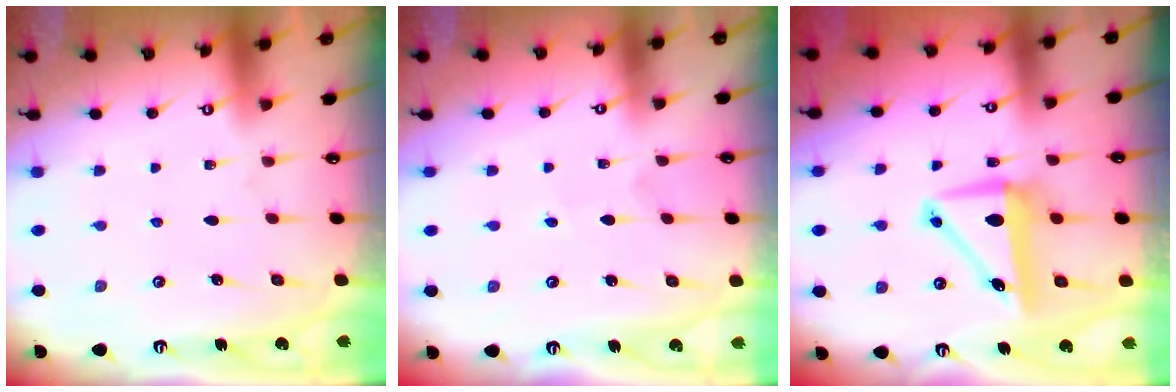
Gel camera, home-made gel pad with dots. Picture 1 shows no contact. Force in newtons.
{"total": 2.6, "press": 2.6, "slide": 0.3}
{"total": 8.7, "press": 8.4, "slide": 2.1}